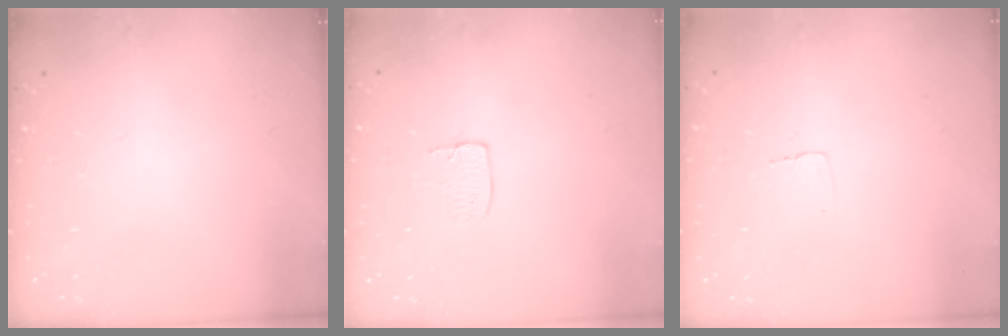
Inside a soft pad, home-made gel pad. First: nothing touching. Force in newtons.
{"total": 3.7, "press": 3.7, "slide": 0.2}
{"total": 2.6, "press": 2.6, "slide": 0.1}